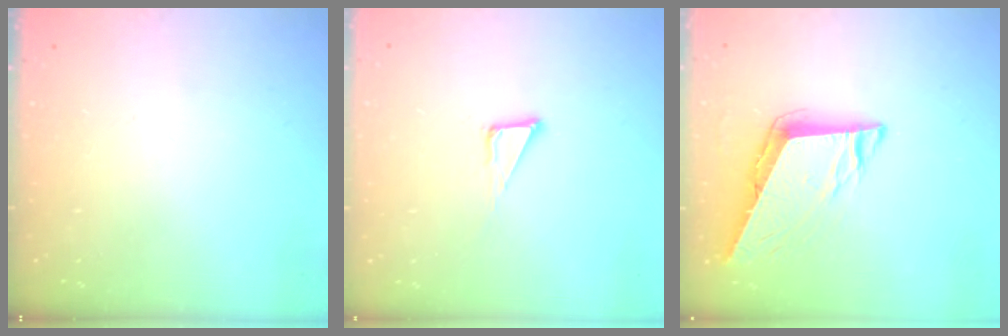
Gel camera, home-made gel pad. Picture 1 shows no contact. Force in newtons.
{"total": 3.8, "press": 3.7, "slide": 0.2}
{"total": 8.7, "press": 8.4, "slide": 2.1}